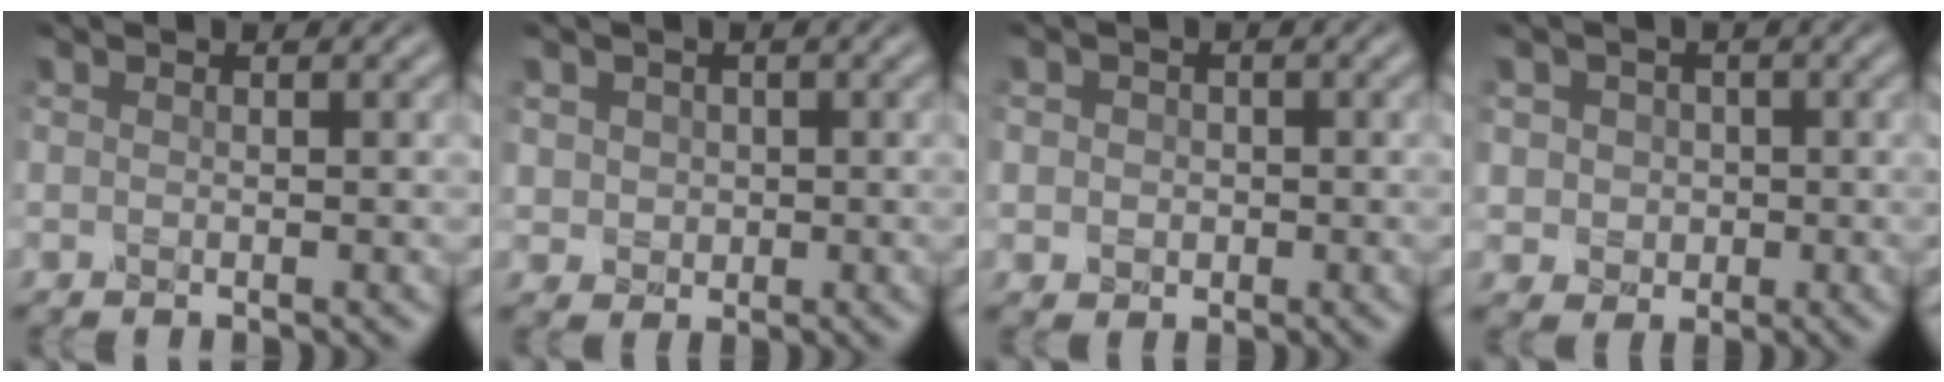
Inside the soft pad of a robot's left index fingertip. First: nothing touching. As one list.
[{"total": 2.0, "force": [0.3, 1.8, 0.7], "torque": [-0.012, 0.001, 0.008]}, {"total": 1.9, "force": [0.2, 1.8, 0.7], "torque": [-0.003, 0.003, -0.003]}, {"total": 2.9, "force": [0.3, 2.7, 1.0], "torque": [-0.007, 0.006, -0.001]}]